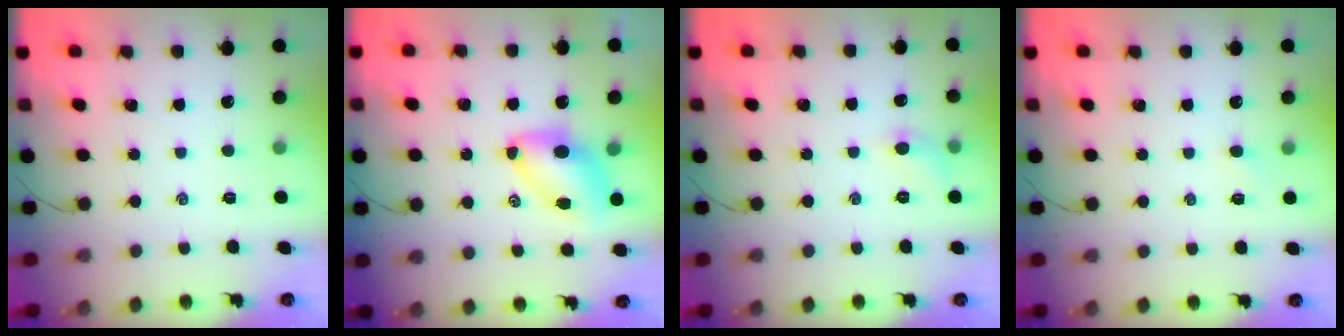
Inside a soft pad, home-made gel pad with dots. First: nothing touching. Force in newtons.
{"total": 7.1, "press": 7.0, "slide": 1.1}
{"total": 5.7, "press": 5.4, "slide": 1.7}
{"total": 1.4, "press": 1.3, "slide": 0.4}